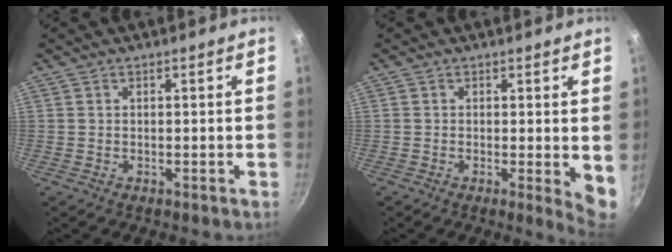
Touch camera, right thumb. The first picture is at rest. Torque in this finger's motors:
{"motor_torque": [-0.24, 0.74, 0.10, -0.14, 0.02]}